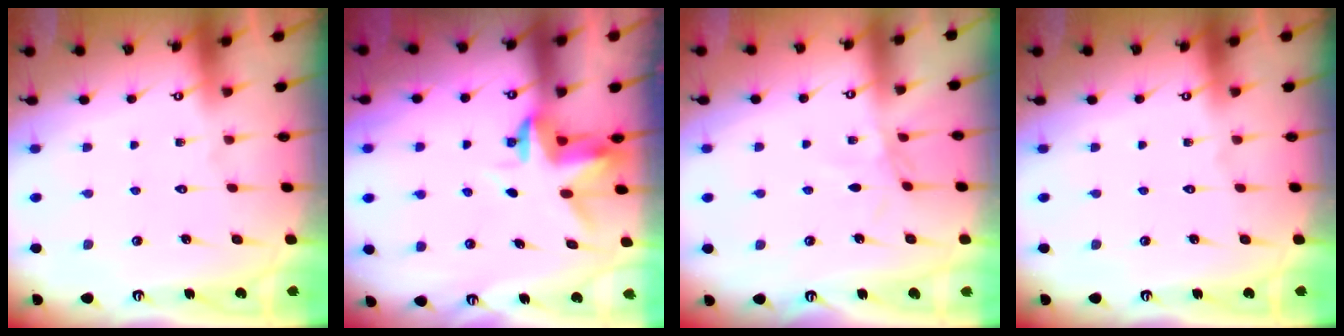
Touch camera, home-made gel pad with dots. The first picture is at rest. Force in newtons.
{"total": 3.3, "press": 3.3, "slide": 0.4}
{"total": 2.1, "press": 2.1, "slide": 0.5}
{"total": 0.0}